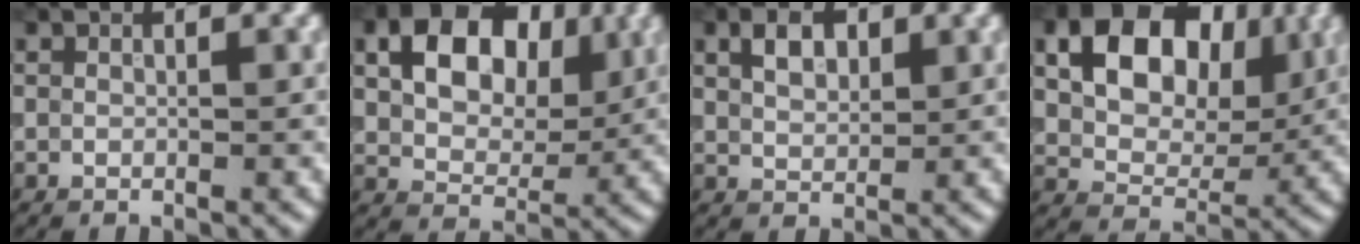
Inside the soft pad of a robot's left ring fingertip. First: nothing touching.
{"total": 9.0, "force": [2.5, 6.2, 6.1], "torque": [-0.101, 0.005, 0.034]}
{"total": 2.9, "force": [1.2, 1.8, 1.9], "torque": [-0.036, 0.004, 0.022]}
{"total": 10.2, "force": [3.1, 7.0, 6.8], "torque": [-0.113, 0.002, 0.045]}